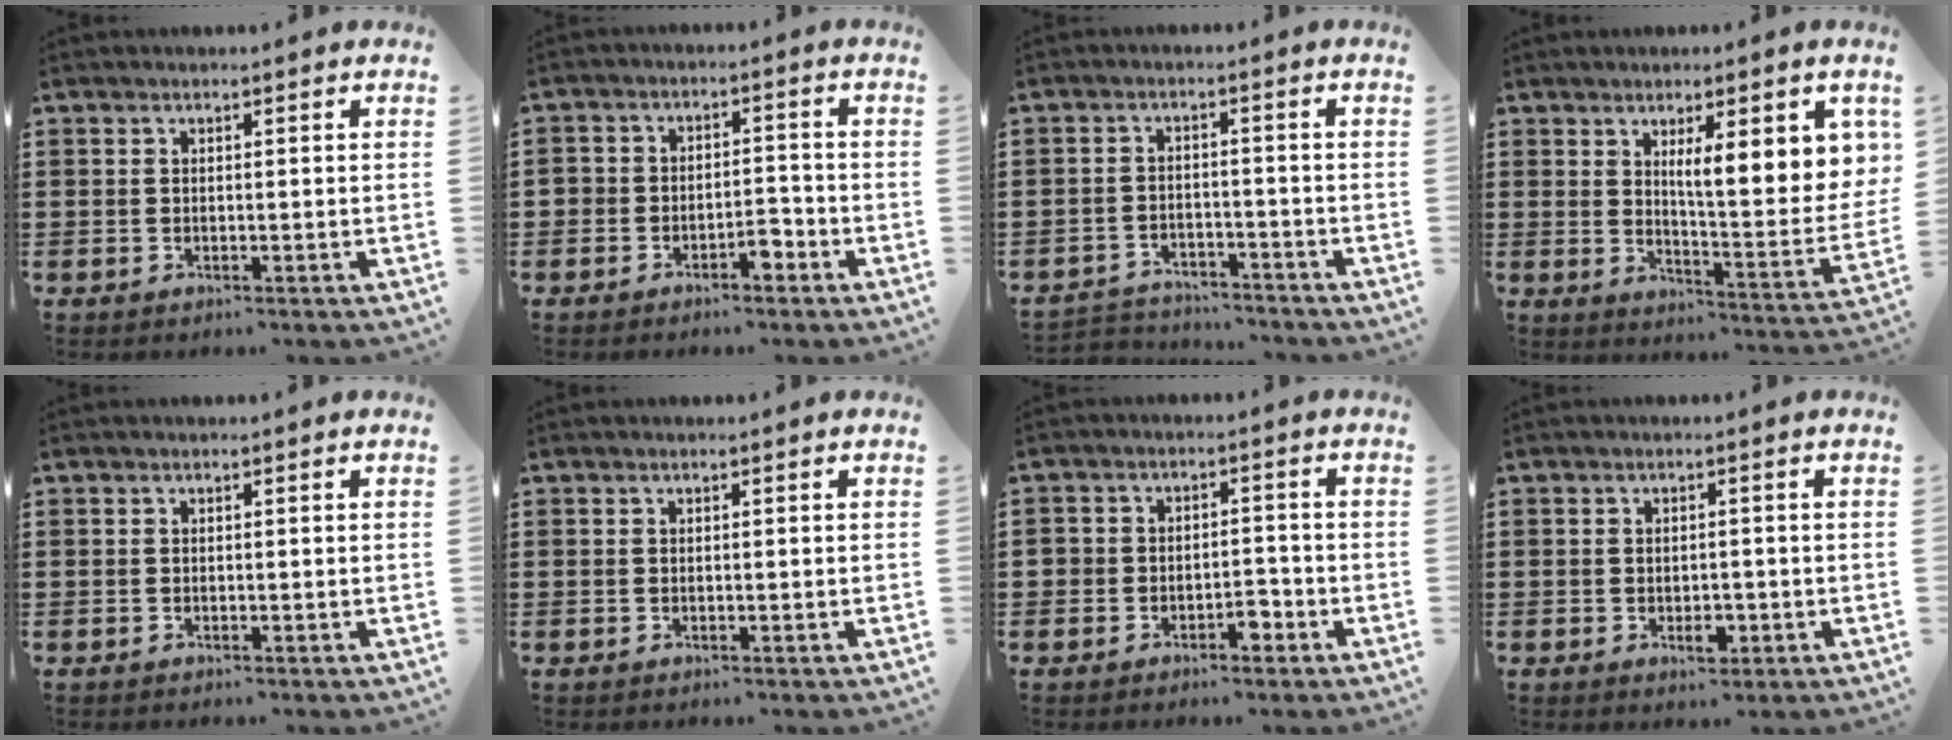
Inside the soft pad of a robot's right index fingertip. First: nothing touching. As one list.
[{"total": 3.4, "force": [-2.5, 1.8, 1.5], "torque": [-0.030, 0.008, -0.051]}, {"total": 3.3, "force": [-3.3, 0.5, -0.1], "torque": [-0.008, 0.001, -0.071]}, {"total": 9.0, "force": [4.0, 2.0, 7.8], "torque": [-0.125, -0.021, 0.061]}, {"total": 0.0}, {"total": 0.0}, {"total": 3.2, "force": [-2.3, 1.7, 1.5], "torque": [-0.031, 0.007, -0.047]}, {"total": 2.6, "force": [-0.8, 1.4, 2.0], "torque": [-0.038, 0.001, -0.015]}]